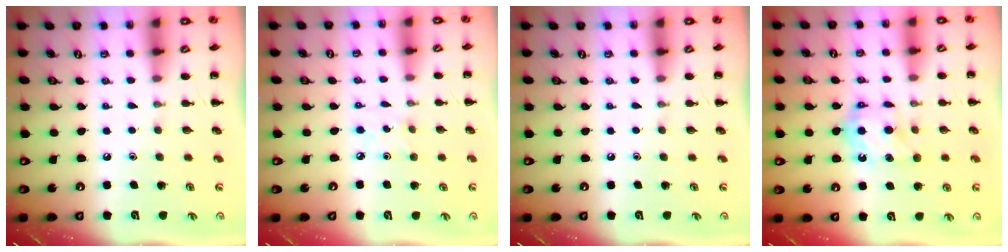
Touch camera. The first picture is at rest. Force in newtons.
{"total": 2.1, "press": 2.0, "slide": 0.4}
{"total": 0.0}
{"total": 8.6, "press": 8.5, "slide": 0.9}